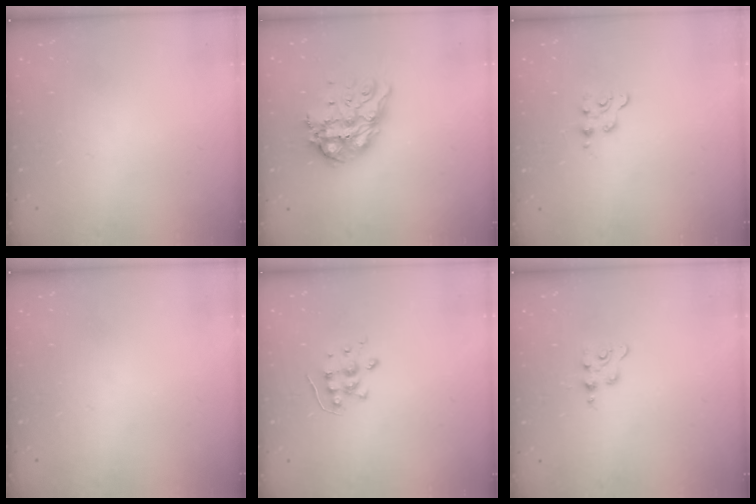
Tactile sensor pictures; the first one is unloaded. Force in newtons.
{"total": 13.0, "press": 13.0, "slide": 1.2}
{"total": 3.0, "press": 3.0, "slide": 0.4}
{"total": 0.0}
{"total": 6.1, "press": 6.1, "slide": 0.4}
{"total": 3.7, "press": 3.7, "slide": 0.5}